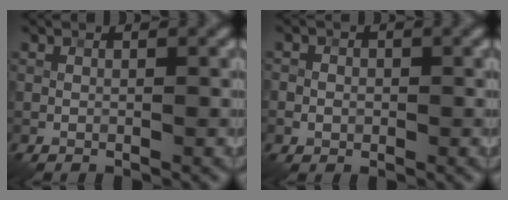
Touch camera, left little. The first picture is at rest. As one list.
[{"total": 1.6, "force": [-0.2, 1.5, 0.6], "torque": [-0.004, 0.003, -0.005]}]